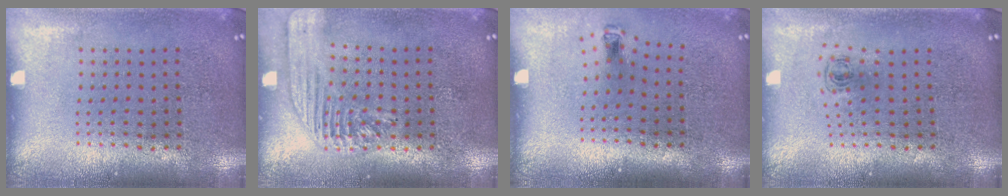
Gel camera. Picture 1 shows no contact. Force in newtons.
{"total": 1.7, "press": 1.5, "slide": 0.7}
{"total": 0.6, "press": 0.3, "slide": 0.5}
{"total": 0.6, "press": 0.3, "slide": 0.5}